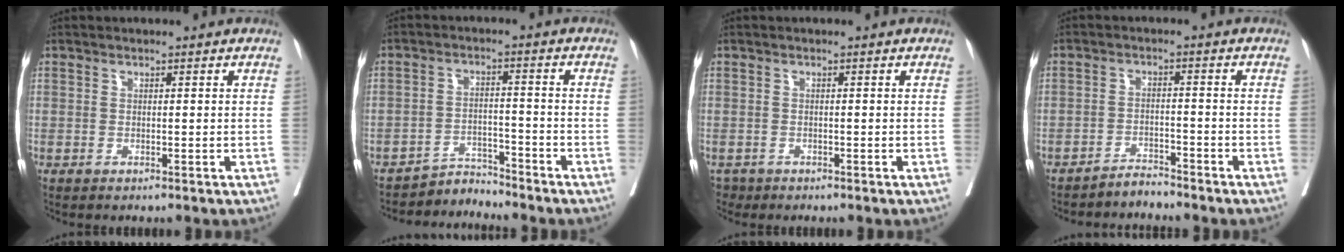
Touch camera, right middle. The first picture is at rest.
{"total": 2.2, "force": [-0.9, -0.8, -1.9], "torque": [0.044, -0.006, -0.012]}
{"total": 1.1, "force": [-0.9, 0.6, -0.2], "torque": [0.001, 0.000, -0.015]}
{"total": 1.1, "force": [0.2, -0.8, -0.8], "torque": [0.022, -0.018, 0.003]}